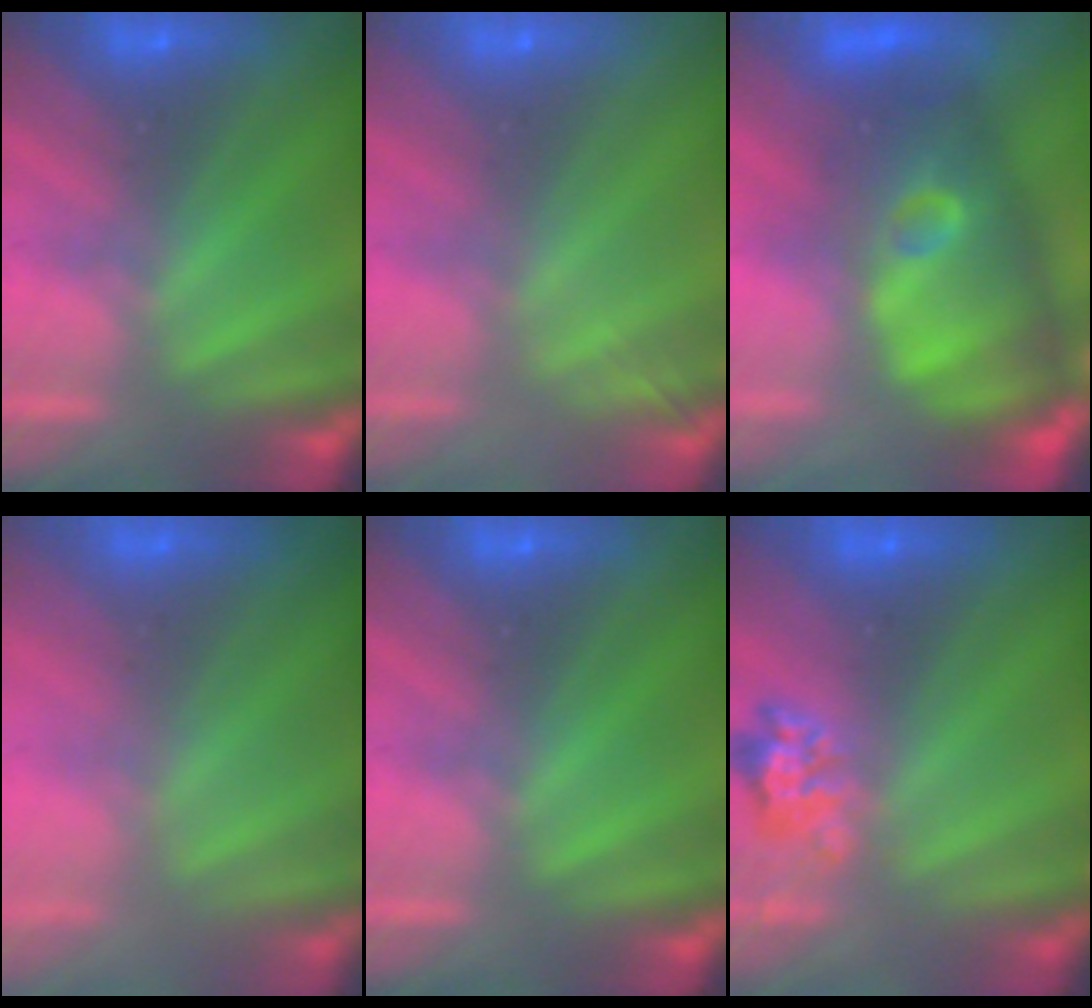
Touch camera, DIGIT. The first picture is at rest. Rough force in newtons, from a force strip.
{"total": 2.1}
{"total": 9.5}
{"total": 2.9}
{"total": 0.0}
{"total": 2.4}